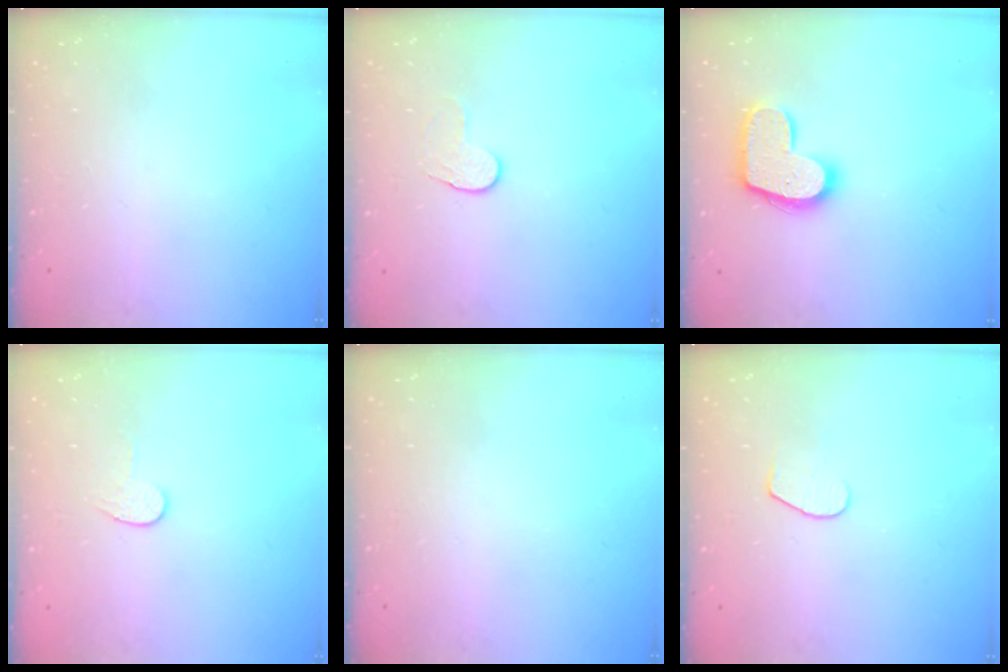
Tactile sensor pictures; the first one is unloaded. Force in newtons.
{"total": 4.0, "press": 4.0, "slide": 0.5}
{"total": 14.5, "press": 14.5, "slide": 0.7}
{"total": 5.8, "press": 5.8, "slide": 0.3}
{"total": 0.0}
{"total": 5.9, "press": 5.9, "slide": 0.6}